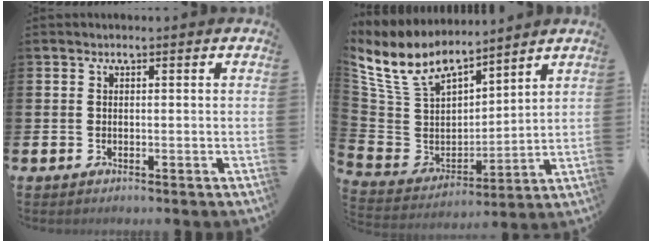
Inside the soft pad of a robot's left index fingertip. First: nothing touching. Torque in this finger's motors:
{"motor_torque": [0.40, -0.54, -0.02, -0.01]}